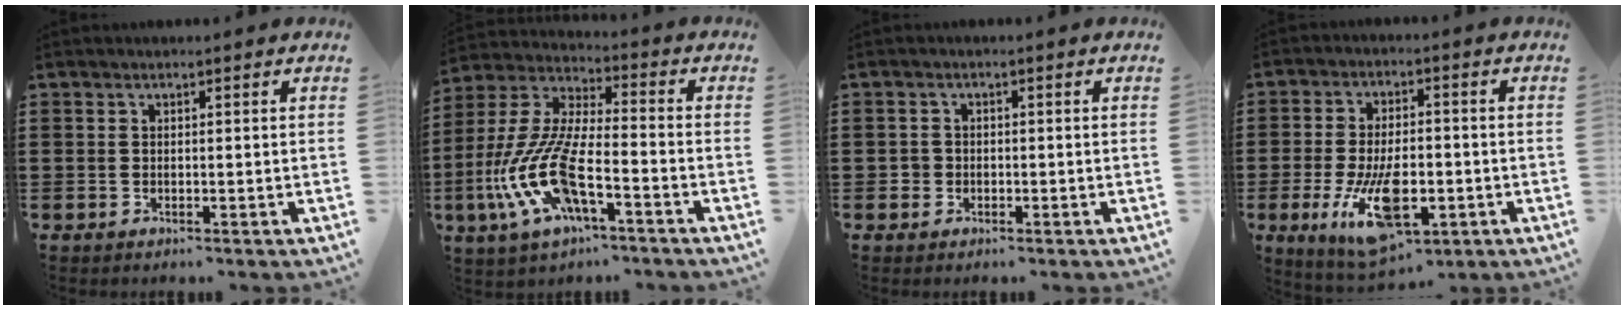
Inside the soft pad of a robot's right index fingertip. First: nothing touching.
{"total": 13.0, "force": [-5.7, 4.2, 11.0], "torque": [-0.263, -0.013, -0.115]}
{"total": 0.6, "force": [-0.1, 0.6, 0.1], "torque": [-0.002, 0.005, -0.004]}
{"total": 12.7, "force": [-3.9, 5.7, 10.7], "torque": [-0.202, -0.010, -0.067]}